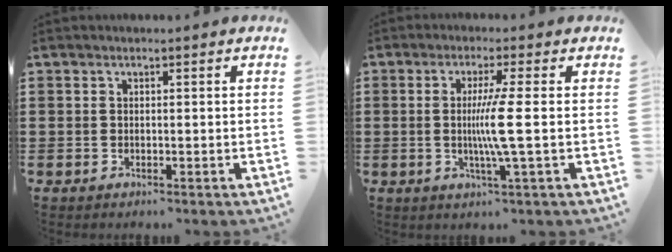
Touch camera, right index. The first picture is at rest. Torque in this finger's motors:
{"motor_torque": [0.02, 0.31, 0.33, 0.07]}